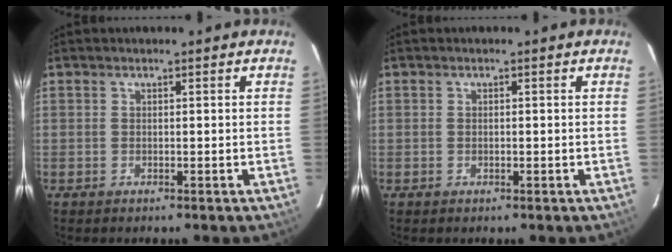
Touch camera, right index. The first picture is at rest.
{"total": 0.5, "force": [-0.1, 0.3, 0.4], "torque": [-0.007, 0.001, -0.001]}